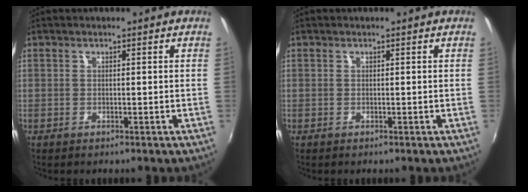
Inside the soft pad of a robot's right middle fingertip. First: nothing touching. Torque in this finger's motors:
{"motor_torque": [0.00, 0.00, 0.00, 0.01]}